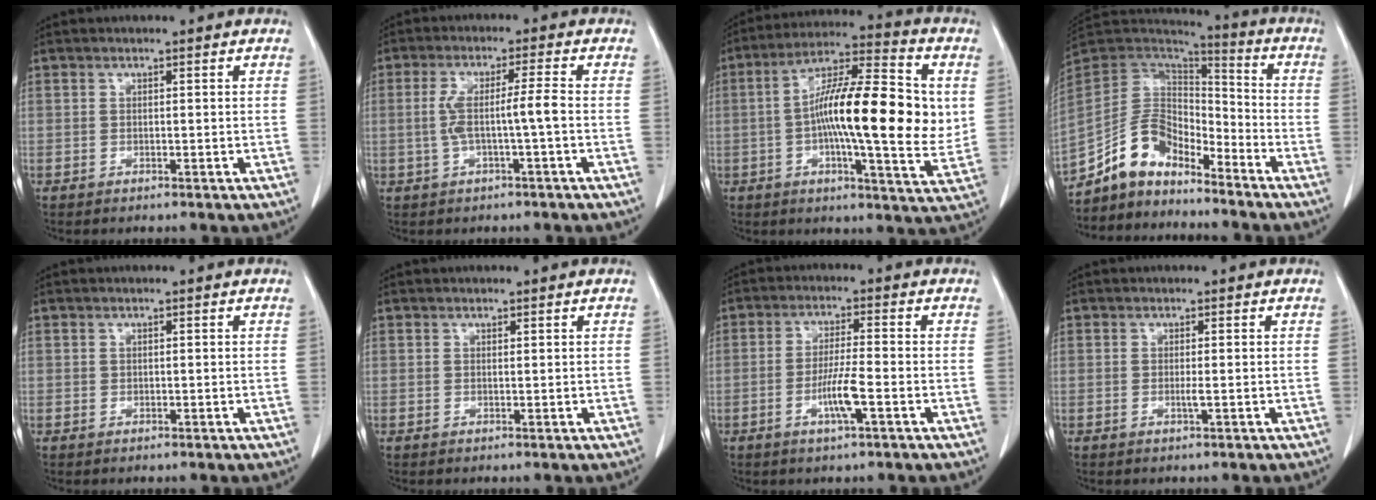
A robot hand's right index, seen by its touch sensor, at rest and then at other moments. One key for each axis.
{"total": 5.3, "fx": -0.7, "fy": -0.2, "fz": 5.3, "tx": -0.108, "ty": 0.018, "tz": -0.006}
{"total": 19.4, "fx": 0.9, "fy": 3.5, "fz": 19.1, "tx": -0.314, "ty": 0.014, "tz": 0.003}
{"total": 11.5, "fx": -9.6, "fy": 4.7, "fz": 4.2, "tx": -0.082, "ty": 0.041, "tz": -0.184}
{"total": 0.0}
{"total": 0.0}
{"total": 5.5, "fx": -2.0, "fy": 0.0, "fz": 5.1, "tx": -0.100, "ty": -0.004, "tz": -0.035}
{"total": 0.8, "fx": 0.0, "fy": -0.1, "fz": 0.7, "tx": -0.015, "ty": 0.000, "tz": 0.001}